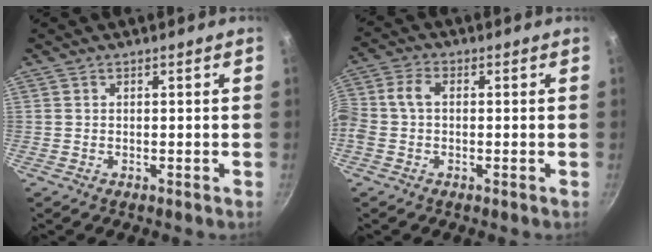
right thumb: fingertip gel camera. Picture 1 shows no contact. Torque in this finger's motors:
{"motor_torque": [0.45, 0.46, 0.32, -0.31, 0.27]}